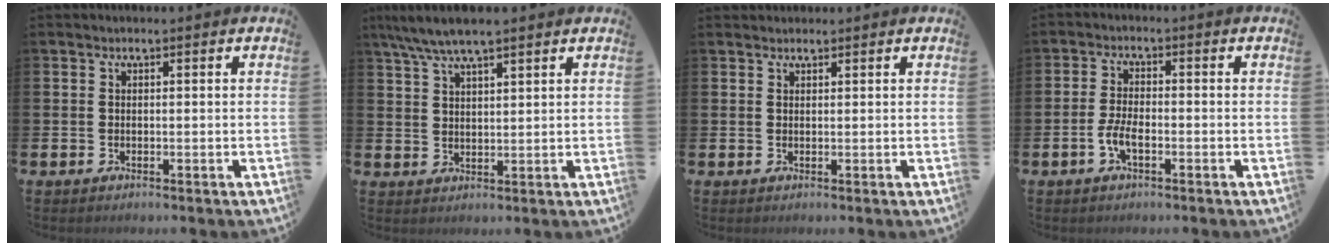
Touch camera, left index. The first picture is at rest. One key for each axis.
{"total": 5.8, "fx": 4.9, "fy": 1.0, "fz": 3.0, "tx": -0.069, "ty": -0.008, "tz": 0.089}
{"total": 1.1, "fx": 1.1, "fy": 0.4, "fz": -0.1, "tx": 0.009, "ty": 0.001, "tz": 0.018}
{"total": 3.3, "fx": -1.4, "fy": 1.3, "fz": 2.7, "tx": -0.062, "ty": 0.006, "tz": -0.026}